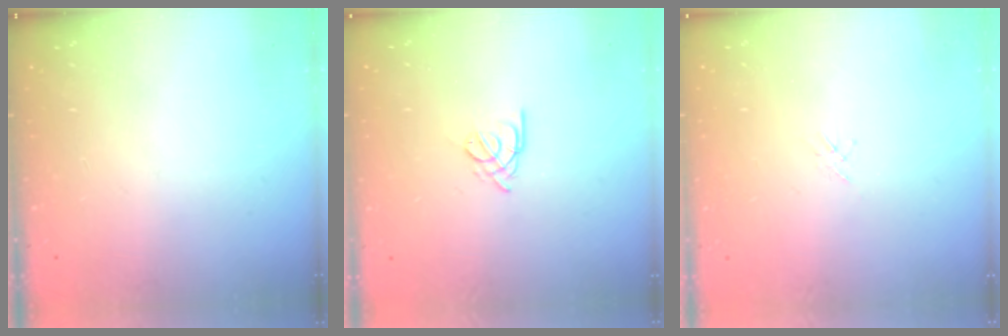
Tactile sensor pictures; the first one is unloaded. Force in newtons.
{"total": 2.5, "press": 2.5, "slide": 0.7}
{"total": 1.3, "press": 1.2, "slide": 0.3}